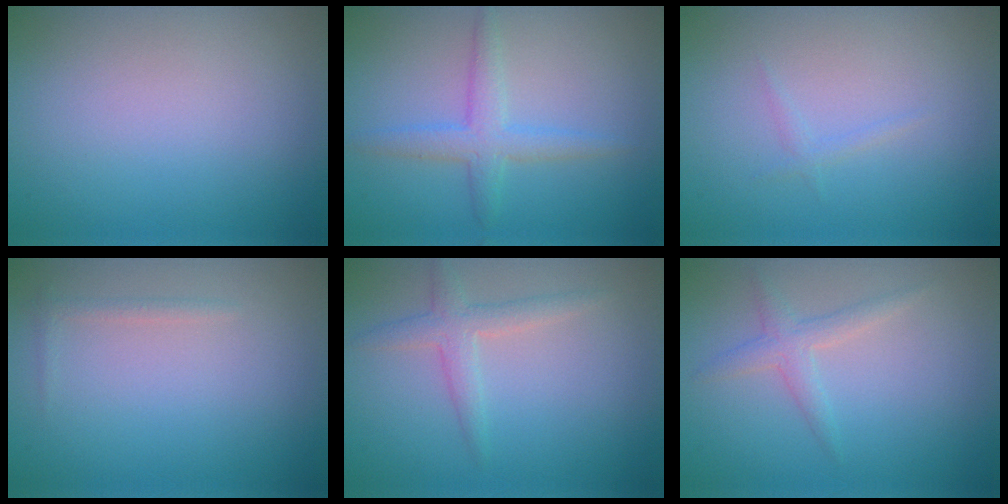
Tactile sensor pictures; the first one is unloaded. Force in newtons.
{"total": 2.7, "press": 2.7, "slide": 0.1}
{"total": 0.7, "press": 0.7, "slide": 0.1}
{"total": 0.7, "press": 0.7, "slide": 0.0}
{"total": 2.1, "press": 2.1, "slide": 0.0}
{"total": 1.8, "press": 1.8, "slide": 0.1}